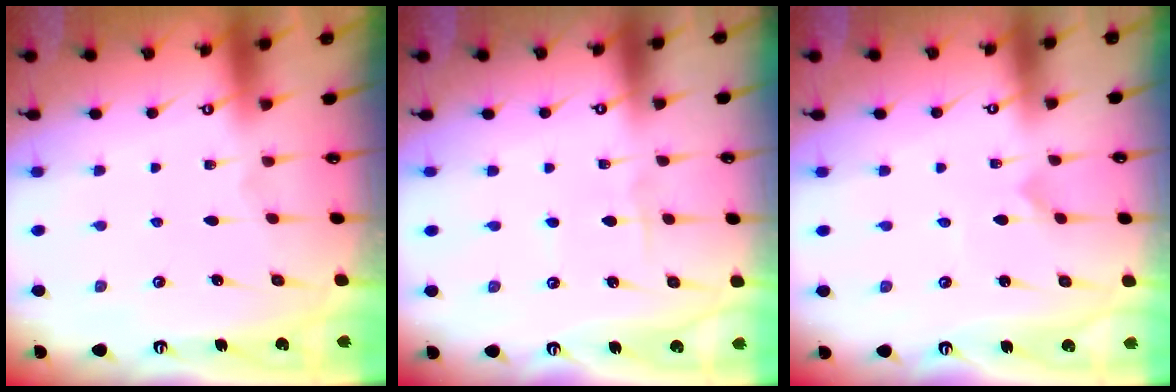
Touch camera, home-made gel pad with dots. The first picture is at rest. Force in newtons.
{"total": 1.8, "press": 1.7, "slide": 0.2}
{"total": 0.0}